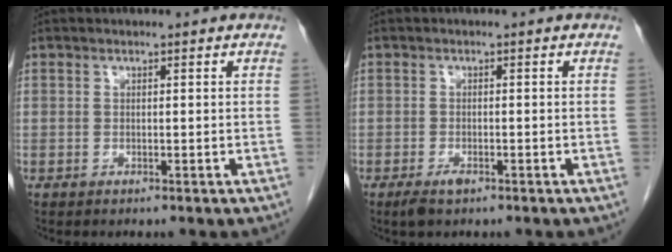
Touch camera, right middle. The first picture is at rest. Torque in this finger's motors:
{"motor_torque": [0.68, -0.31, 0.10, 0.02]}